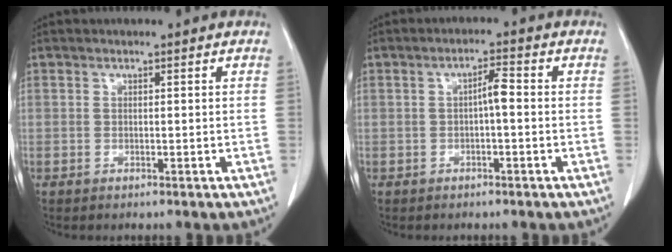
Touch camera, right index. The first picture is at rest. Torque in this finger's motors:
{"motor_torque": [0.42, -0.23, 0.11, 0.04]}